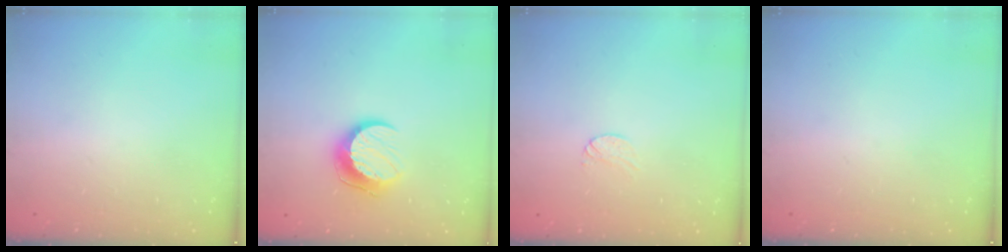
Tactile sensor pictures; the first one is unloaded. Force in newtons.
{"total": 10.4, "press": 10.4, "slide": 0.2}
{"total": 4.5, "press": 4.5, "slide": 0.4}
{"total": 0.0}